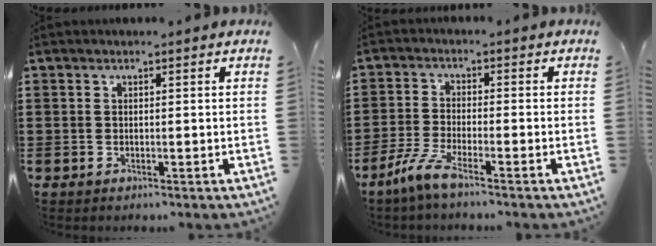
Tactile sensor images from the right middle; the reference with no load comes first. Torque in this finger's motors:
{"motor_torque": [2.14, 0.00, 0.34, 0.13]}